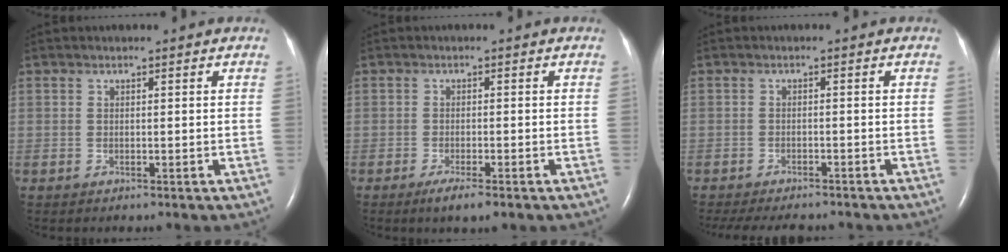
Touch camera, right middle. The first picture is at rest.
{"total": 3.3, "force": [-2.2, 0.4, 2.5], "torque": [-0.047, -0.007, -0.035]}
{"total": 10.9, "force": [-9.6, 2.8, 4.3], "torque": [-0.078, -0.010, -0.128]}